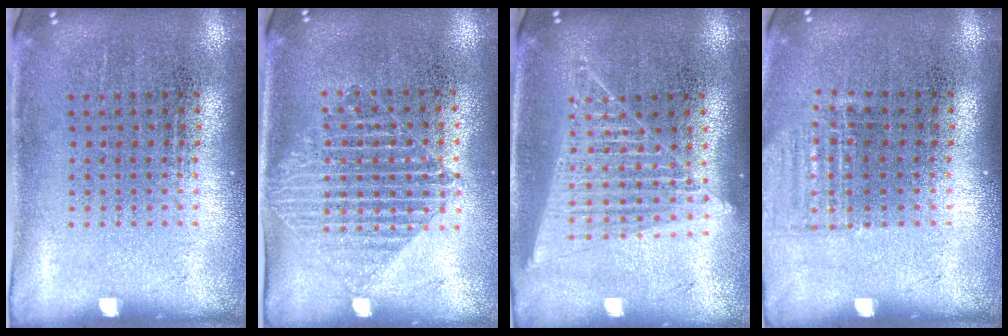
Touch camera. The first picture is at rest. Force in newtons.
{"total": 1.4, "press": 1.2, "slide": 0.8}
{"total": 1.7, "press": 1.6, "slide": 0.7}
{"total": 0.9, "press": 0.9, "slide": 0.3}